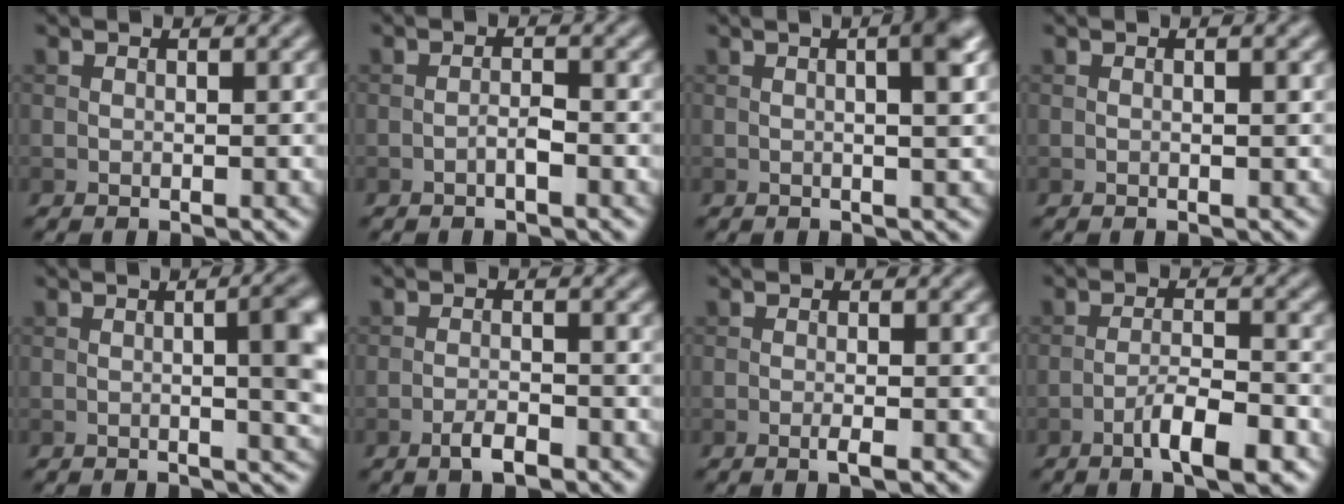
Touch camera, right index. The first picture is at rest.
{"total": 1.2, "force": [-0.7, 0.2, 1.0], "torque": [-0.017, 0.005, -0.014]}
{"total": 5.0, "force": [0.9, 1.8, 4.6], "torque": [-0.035, 0.025, -0.007]}
{"total": 0.8, "force": [0.0, 0.1, 0.8], "torque": [-0.014, -0.002, -0.002]}
{"total": 7.9, "force": [0.1, 2.8, 7.4], "torque": [-0.064, 0.008, -0.002]}
{"total": 2.2, "force": [-1.4, 0.5, 1.6], "torque": [-0.030, 0.002, -0.029]}
{"total": 1.5, "force": [-0.6, 0.2, 1.4], "torque": [-0.020, 0.000, -0.014]}
{"total": 4.7, "force": [-2.7, 1.0, 3.7], "torque": [-0.066, 0.006, -0.047]}